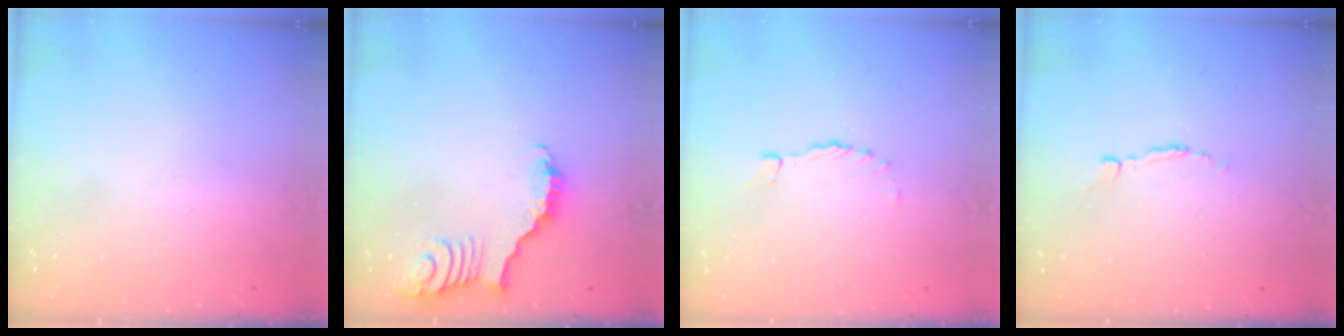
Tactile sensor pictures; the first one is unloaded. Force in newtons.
{"total": 2.2, "press": 2.2, "slide": 0.4}
{"total": 0.0}
{"total": 2.2, "press": 2.2, "slide": 0.2}